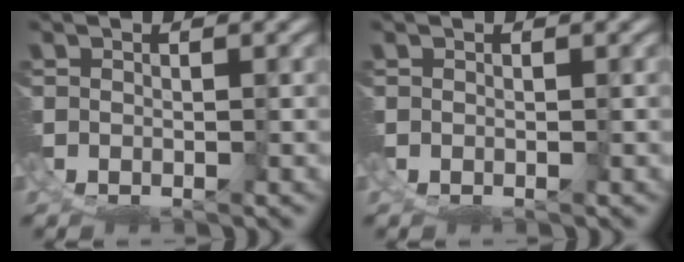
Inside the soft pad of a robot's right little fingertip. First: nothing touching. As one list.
[{"total": 0.0}]